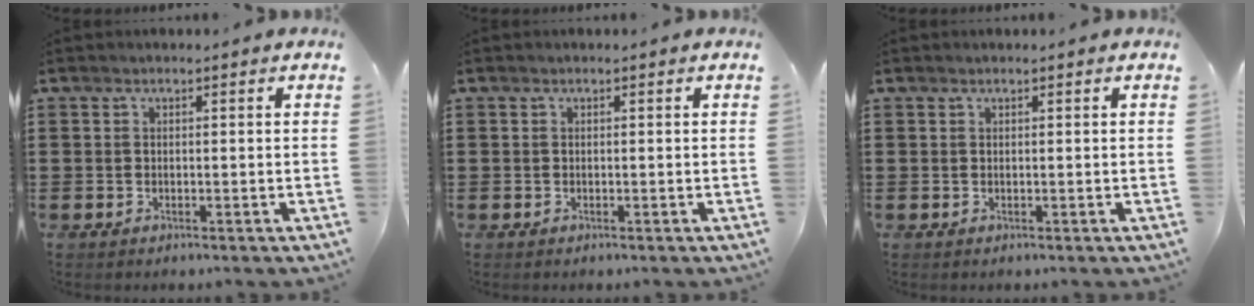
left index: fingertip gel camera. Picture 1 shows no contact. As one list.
[{"total": 0.0}, {"total": 0.0}]